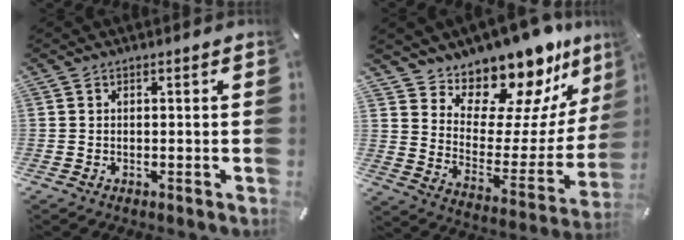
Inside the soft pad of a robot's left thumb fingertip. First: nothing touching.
{"total": 15.6, "force": [14.5, 5.2, 2.4], "torque": [-0.049, -0.150, 0.247]}